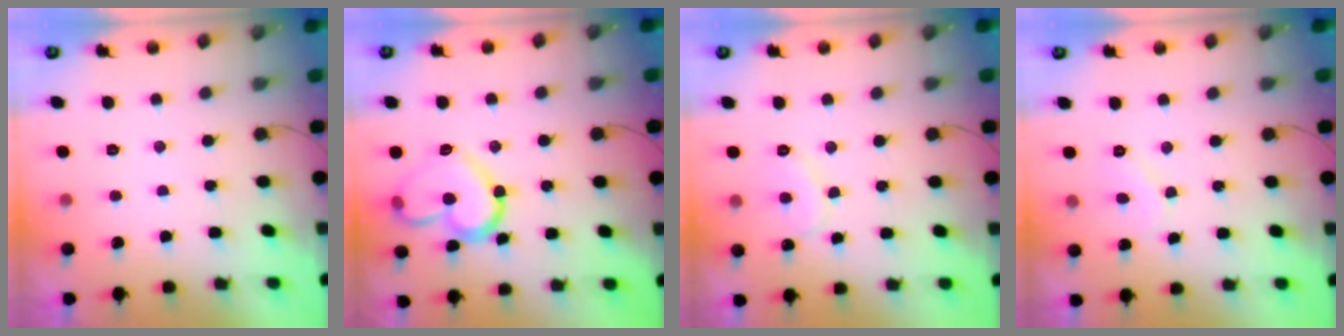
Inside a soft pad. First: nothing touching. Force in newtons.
{"total": 16.5, "press": 16.5, "slide": 0.8}
{"total": 8.2, "press": 8.2, "slide": 0.6}
{"total": 5.4, "press": 5.3, "slide": 0.6}